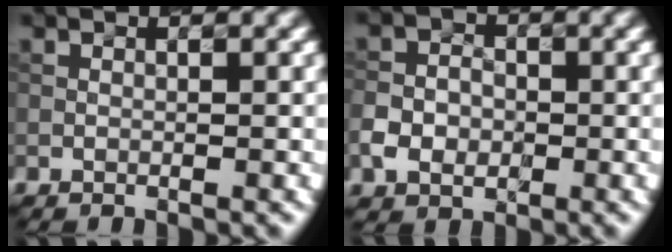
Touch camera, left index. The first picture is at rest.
{"total": 3.3, "force": [-0.9, 2.7, 1.7], "torque": [-0.030, 0.001, -0.019]}